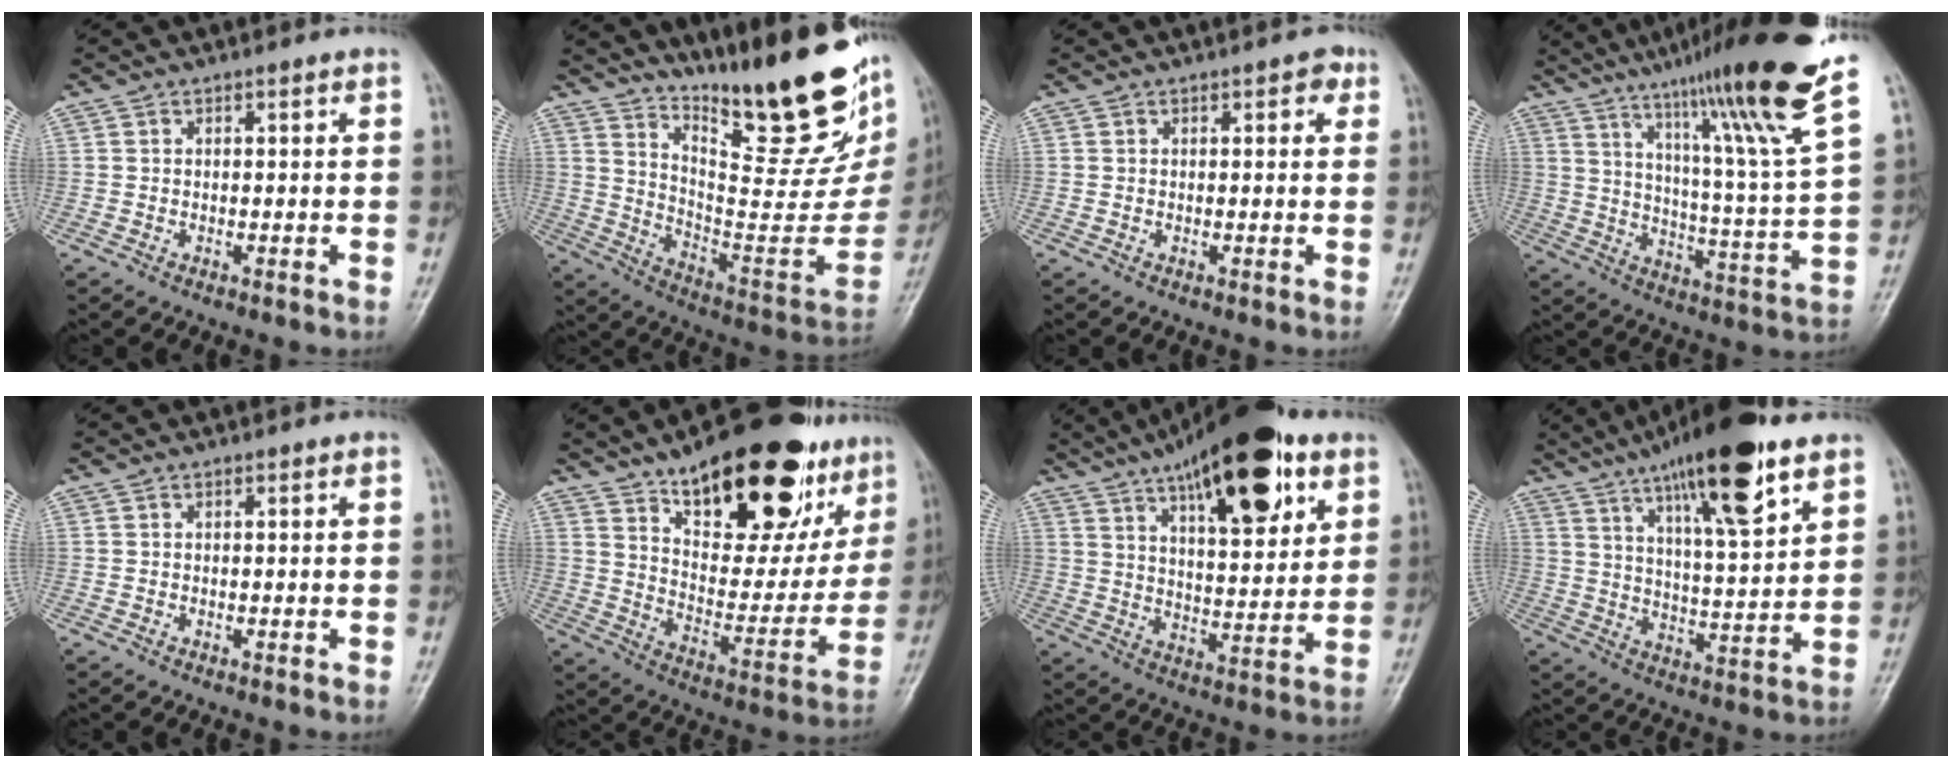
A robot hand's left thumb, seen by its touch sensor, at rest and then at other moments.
{"total": 28.1, "force": [19.0, 7.0, 19.5], "torque": [-0.260, -0.110, 0.294]}
{"total": 2.2, "force": [1.0, 1.2, 1.6], "torque": [-0.007, 0.001, 0.009]}
{"total": 24.3, "force": [15.8, 0.9, 18.4], "torque": [-0.263, -0.066, 0.241]}
{"total": 0.0}
{"total": 27.9, "force": [17.5, 11.6, 18.5], "torque": [-0.220, -0.064, 0.264]}
{"total": 23.1, "force": [12.3, 8.5, 17.5], "torque": [-0.242, -0.029, 0.193]}
{"total": 19.2, "force": [11.5, 4.1, 14.8], "torque": [-0.224, -0.041, 0.191]}